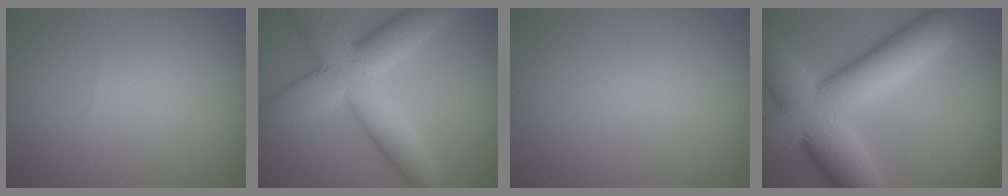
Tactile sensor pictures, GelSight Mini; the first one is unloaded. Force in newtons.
{"total": 10.5, "press": 10.5, "slide": 0.5}
{"total": 0.0}
{"total": 14.0, "press": 14.0, "slide": 0.7}